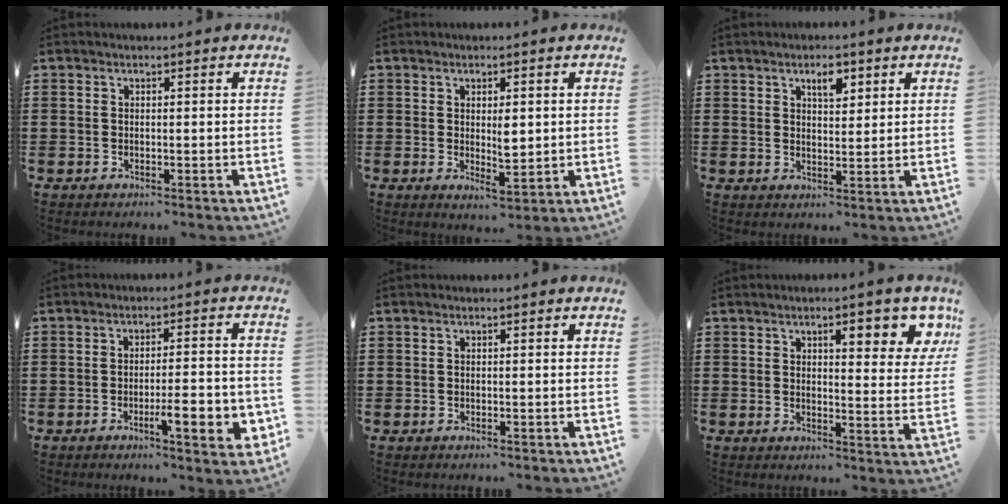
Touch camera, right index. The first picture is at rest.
{"total": 3.6, "force": [0.6, 1.5, 3.2], "torque": [-0.039, -0.008, 0.005]}
{"total": 3.5, "force": [2.1, 1.4, 2.4], "torque": [-0.037, 0.000, 0.033]}
{"total": 7.1, "force": [-2.5, 1.3, 6.5], "torque": [-0.091, -0.007, -0.039]}
{"total": 0.0}
{"total": 6.1, "force": [3.0, 1.9, 5.0], "torque": [-0.073, -0.002, 0.042]}